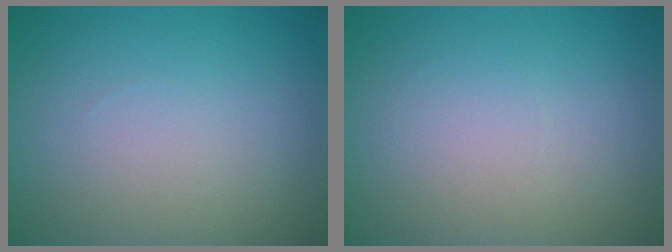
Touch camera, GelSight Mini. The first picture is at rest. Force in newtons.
{"total": 0.0}